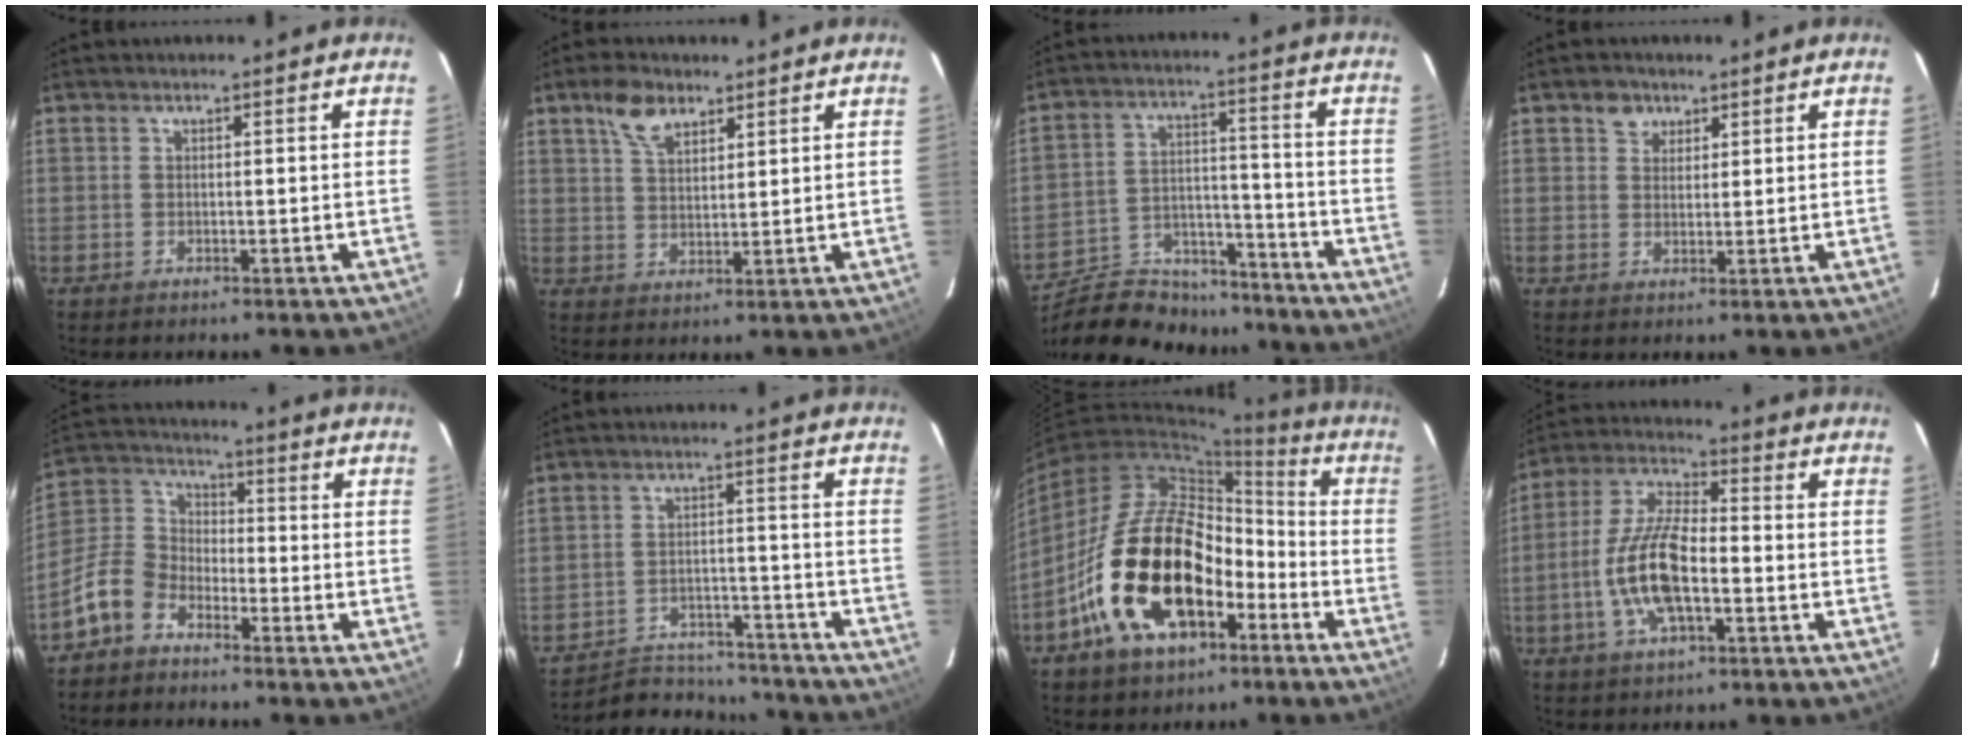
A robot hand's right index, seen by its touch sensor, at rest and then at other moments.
{"total": 6.3, "force": [4.0, 3.2, 3.6], "torque": [-0.063, 0.011, 0.076]}
{"total": 21.8, "force": [-19.0, 7.8, 7.4], "torque": [-0.156, 0.024, -0.283]}
{"total": 3.2, "force": [1.9, 2.5, 0.7], "torque": [-0.004, 0.009, 0.033]}
{"total": 9.5, "force": [-6.3, 6.0, 3.8], "torque": [-0.093, 0.033, -0.138]}
{"total": 15.3, "force": [-14.1, 4.8, 3.4], "torque": [-0.082, 0.018, -0.190]}
{"total": 21.5, "force": [-9.7, 12.0, 15.1], "torque": [-0.284, 0.011, -0.164]}
{"total": 13.3, "force": [-3.4, 5.0, 11.8], "torque": [-0.250, 0.002, -0.067]}